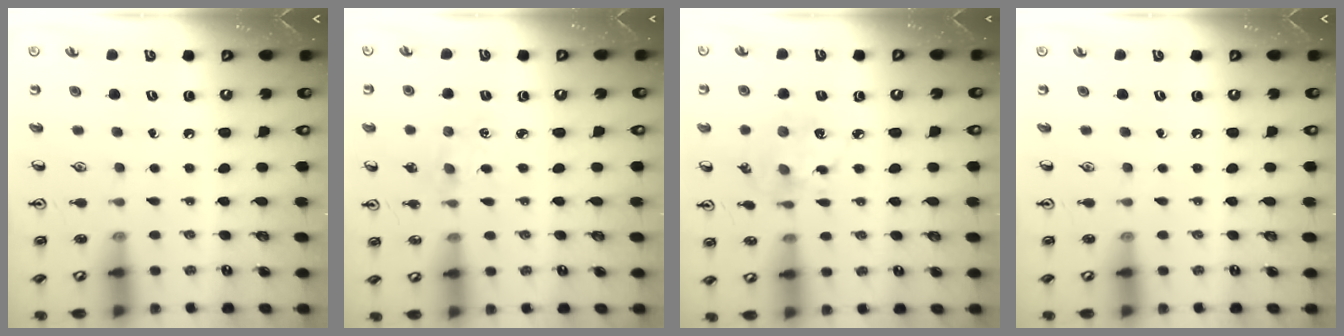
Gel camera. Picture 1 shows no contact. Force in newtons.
{"total": 1.4, "press": 1.3, "slide": 0.3}
{"total": 8.1, "press": 8.1, "slide": 0.4}
{"total": 0.0}